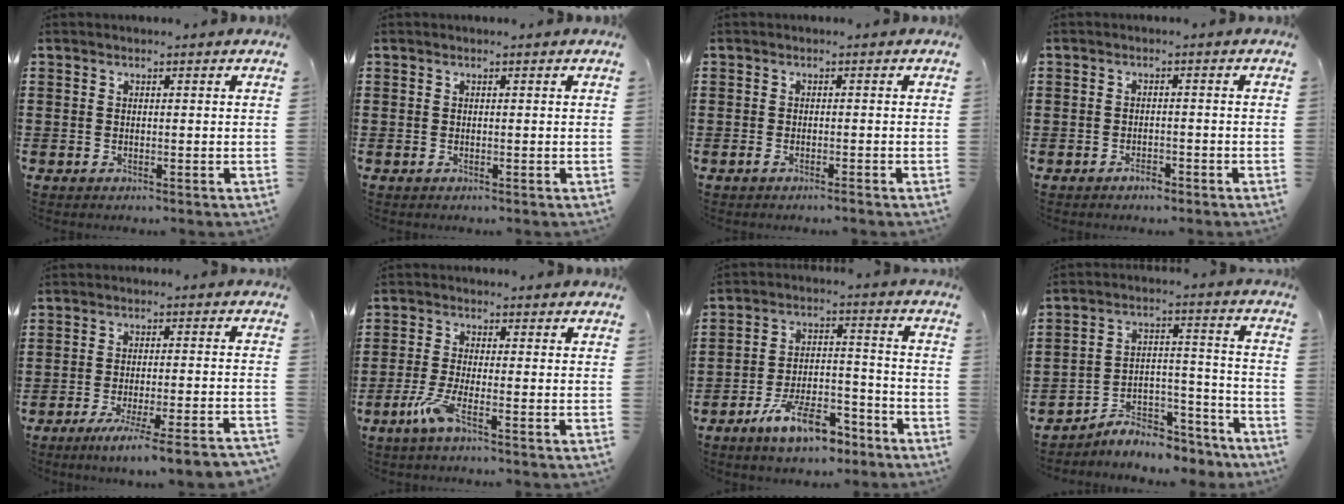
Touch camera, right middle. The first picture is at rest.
{"total": 0.0}
{"total": 0.9, "force": [-0.8, -0.1, 0.5], "torque": [-0.013, -0.007, -0.014]}
{"total": 1.6, "force": [-1.5, 0.6, 0.4], "torque": [-0.014, -0.001, -0.030]}
{"total": 5.8, "force": [-4.8, -0.8, 3.2], "torque": [-0.045, -0.014, -0.086]}
{"total": 4.6, "force": [-2.5, 0.5, 3.8], "torque": [-0.090, -0.014, -0.052]}
{"total": 10.2, "force": [-7.5, 3.3, 6.1], "torque": [-0.111, 0.023, -0.140]}
{"total": 6.7, "force": [-6.3, 1.9, 1.6], "torque": [-0.028, 0.015, -0.120]}